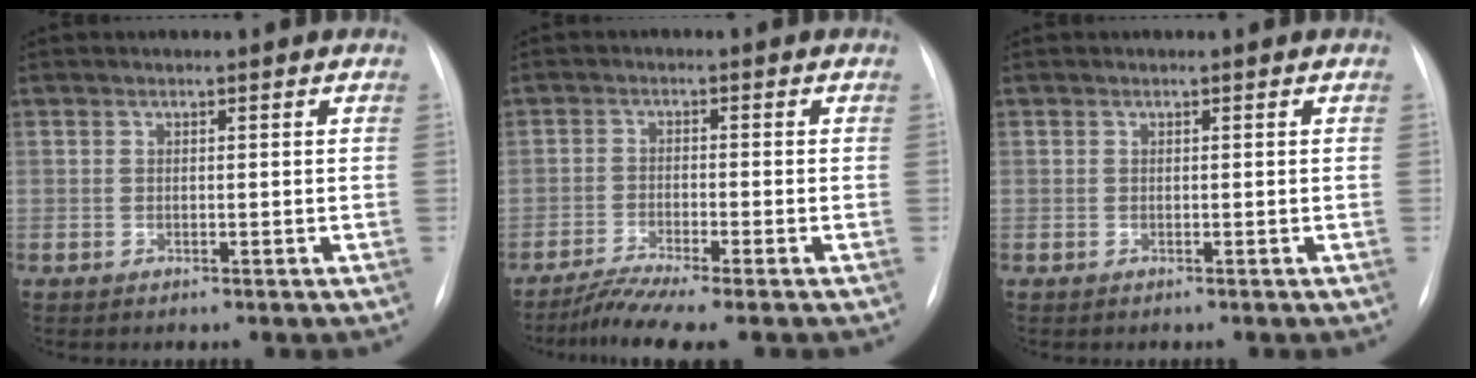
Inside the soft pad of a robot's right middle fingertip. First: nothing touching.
{"total": 5.4, "force": [-4.4, -0.7, 3.0], "torque": [-0.060, -0.017, -0.082]}
{"total": 0.0}